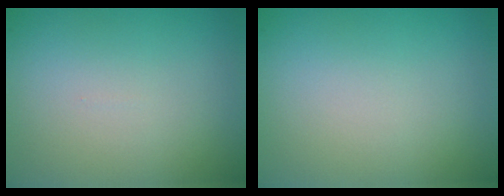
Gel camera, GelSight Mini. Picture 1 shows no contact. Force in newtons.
{"total": 0.0}